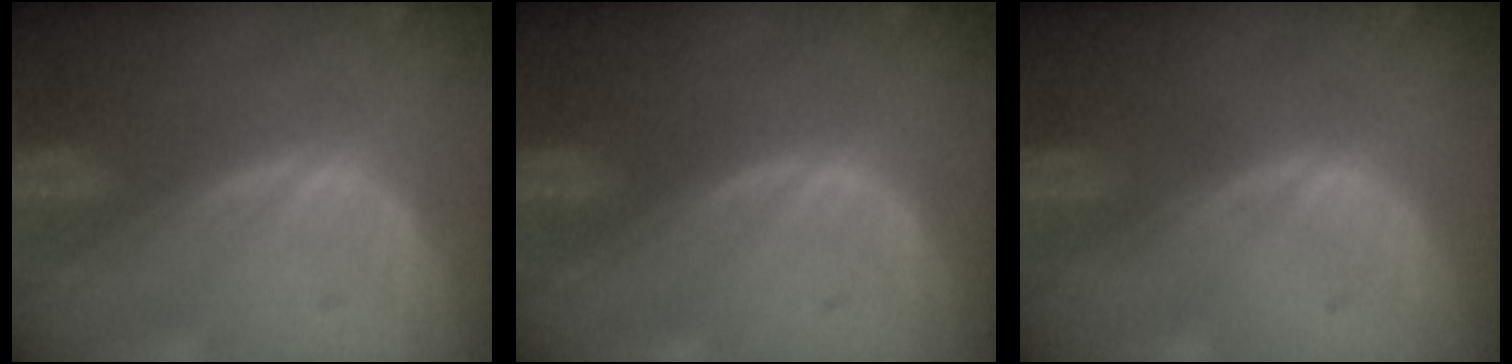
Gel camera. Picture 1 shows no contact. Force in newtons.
{"total": 0.0}
{"total": 0.0}